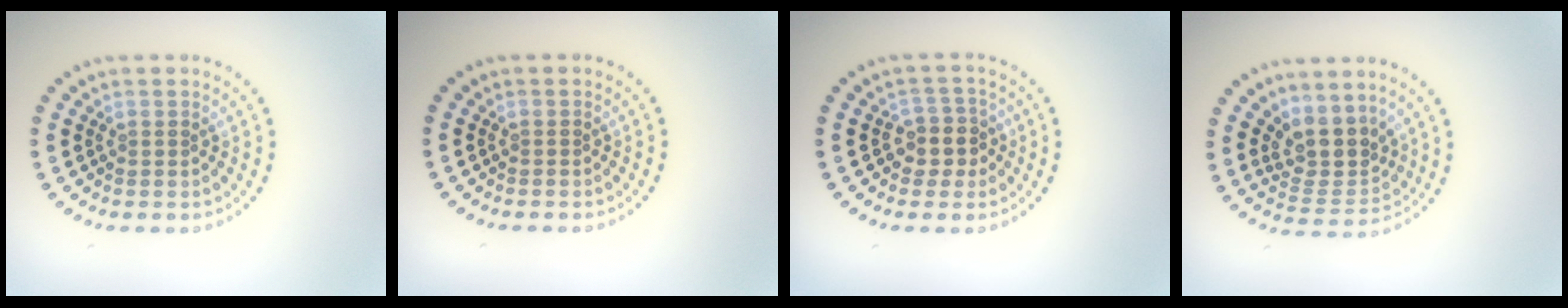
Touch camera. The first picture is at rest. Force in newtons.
{"total": 0.0}
{"total": 2.6, "press": 2.3, "slide": 1.3}
{"total": 3.8, "press": 3.0, "slide": 2.2}